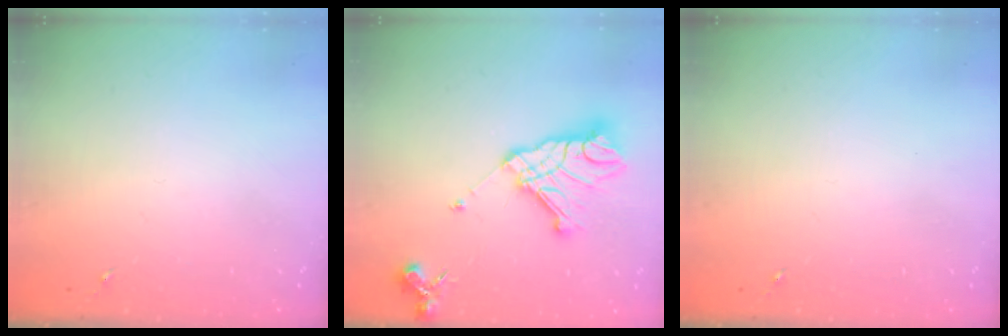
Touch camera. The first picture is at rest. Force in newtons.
{"total": 17.5, "press": 17.3, "slide": 2.0}
{"total": 0.0}